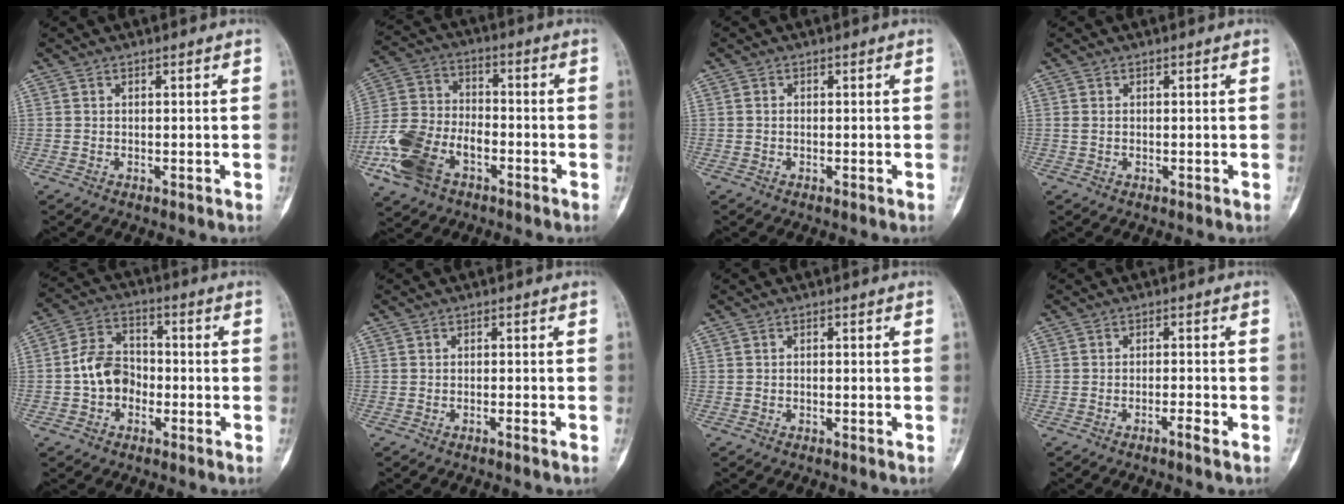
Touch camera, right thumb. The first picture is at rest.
{"total": 14.1, "force": [-6.3, 8.8, 9.0], "torque": [-0.183, 0.029, -0.124]}
{"total": 0.5, "force": [-0.2, 0.4, 0.3], "torque": [-0.005, -0.002, -0.008]}
{"total": 0.7, "force": [0.1, 0.5, 0.5], "torque": [-0.012, 0.002, 0.004]}
{"total": 8.4, "force": [-1.9, 6.5, 5.0], "torque": [-0.068, 0.036, -0.048]}
{"total": 1.0, "force": [-0.7, -0.1, 0.7], "torque": [-0.017, 0.002, -0.011]}
{"total": 0.5, "force": [-0.4, 0.1, 0.3], "torque": [-0.008, 0.005, -0.008]}
{"total": 2.1, "force": [-1.4, 0.0, 1.5], "torque": [-0.035, 0.005, -0.027]}